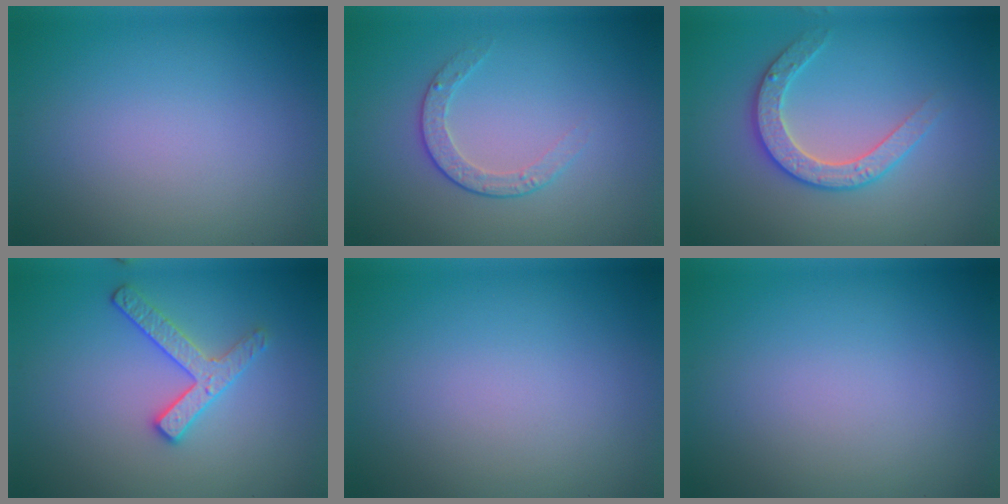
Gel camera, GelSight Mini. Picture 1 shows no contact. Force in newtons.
{"total": 2.1, "press": 1.4, "slide": 1.5}
{"total": 2.8, "press": 2.7, "slide": 0.6}
{"total": 2.6, "press": 2.5, "slide": 0.4}
{"total": 0.0}
{"total": 0.0}